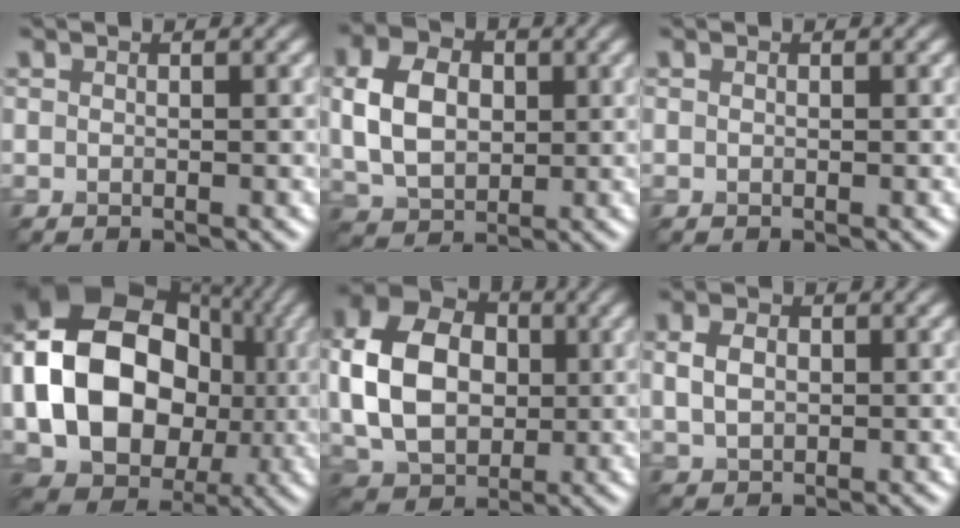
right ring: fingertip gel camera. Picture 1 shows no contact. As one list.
[{"total": 6.6, "force": [0.9, 4.9, 4.4], "torque": [-0.099, 0.006, 0.016]}, {"total": 0.0}, {"total": 16.4, "force": [0.1, 12.8, 10.3], "torque": [-0.187, 0.012, -0.009]}, {"total": 11.0, "force": [0.7, 8.2, 7.3], "torque": [-0.166, 0.007, 0.013]}, {"total": 3.2, "force": [0.6, 2.4, 2.1], "torque": [-0.048, 0.004, 0.013]}]